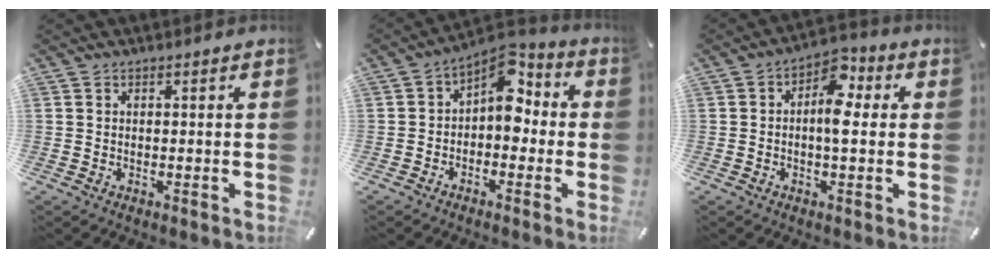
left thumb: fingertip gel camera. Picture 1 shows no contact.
{"total": 8.5, "force": [2.0, 5.7, 6.0], "torque": [-0.087, -0.019, 0.031]}
{"total": 8.3, "force": [1.2, 4.4, 7.0], "torque": [-0.093, -0.005, 0.014]}